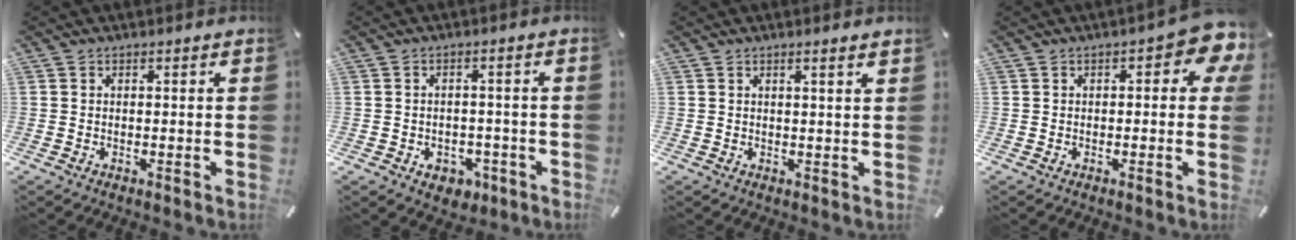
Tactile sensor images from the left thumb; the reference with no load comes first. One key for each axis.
{"total": 4.7, "fx": -2.0, "fy": 3.6, "fz": 2.2, "tx": -0.025, "ty": 0.008, "tz": -0.034}
{"total": 1.5, "fx": 1.1, "fy": -0.3, "fz": 1.0, "tx": -0.019, "ty": -0.003, "tz": 0.019}
{"total": 6.3, "fx": 1.4, "fy": 3.0, "fz": 5.4, "tx": -0.069, "ty": 0.001, "tz": 0.020}